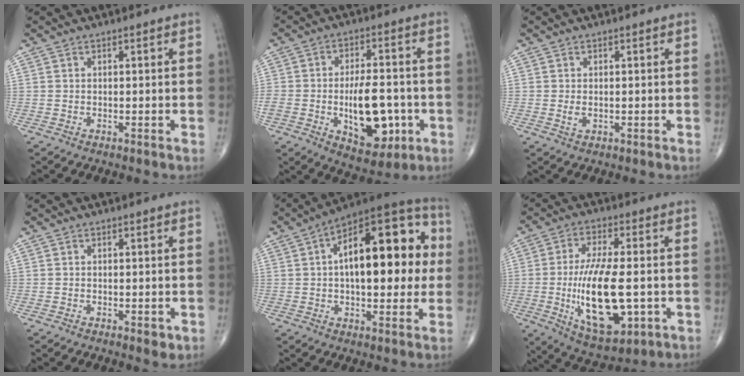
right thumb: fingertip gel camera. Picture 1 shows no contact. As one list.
[{"total": 15.1, "force": [-3.4, 7.9, 12.4], "torque": [-0.169, 0.017, -0.037]}, {"total": 1.5, "force": [-0.1, 0.9, 1.1], "torque": [-0.020, -0.002, 0.001]}, {"total": 1.7, "force": [-0.6, 0.8, 1.4], "torque": [-0.015, -0.001, -0.006]}, {"total": 24.0, "force": [3.2, 11.1, 21.0], "torque": [-0.277, 0.030, 0.035]}, {"total": 17.7, "force": [-2.6, 7.3, 15.9], "torque": [-0.281, -0.003, -0.029]}]